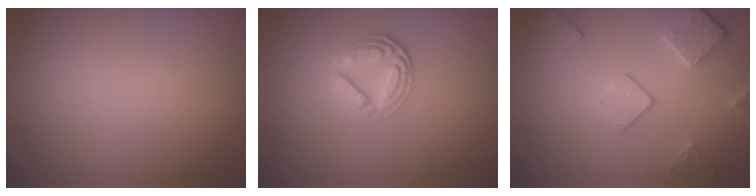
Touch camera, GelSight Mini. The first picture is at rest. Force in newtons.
{"total": 2.6, "press": 2.4, "slide": 1.0}
{"total": 3.7, "press": 3.0, "slide": 2.2}